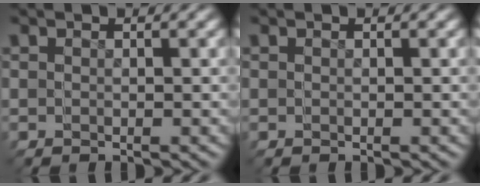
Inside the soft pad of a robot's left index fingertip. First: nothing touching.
{"total": 0.0}